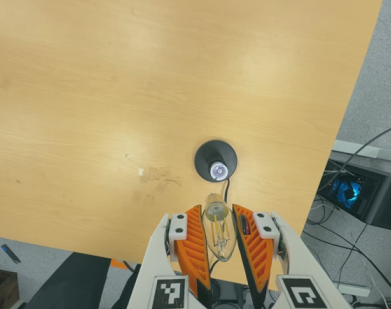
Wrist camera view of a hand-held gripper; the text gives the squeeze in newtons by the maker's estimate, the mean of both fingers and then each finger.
{"total": 12.1, "left": 12.8, "right": 11.4}